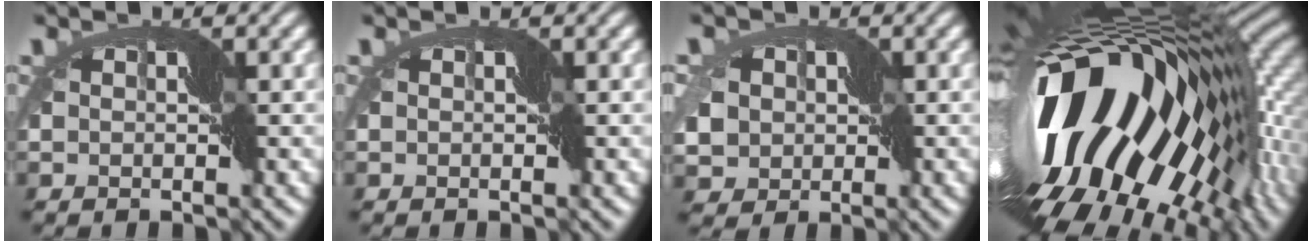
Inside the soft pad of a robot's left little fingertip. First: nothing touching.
{"total": 0.0}
{"total": 8.9, "force": [-0.6, 7.6, 4.6], "torque": [-0.087, 0.008, -0.052]}
{"total": 19.2, "force": [-2.4, 9.7, 16.3], "torque": [-0.300, -0.039, -0.042]}